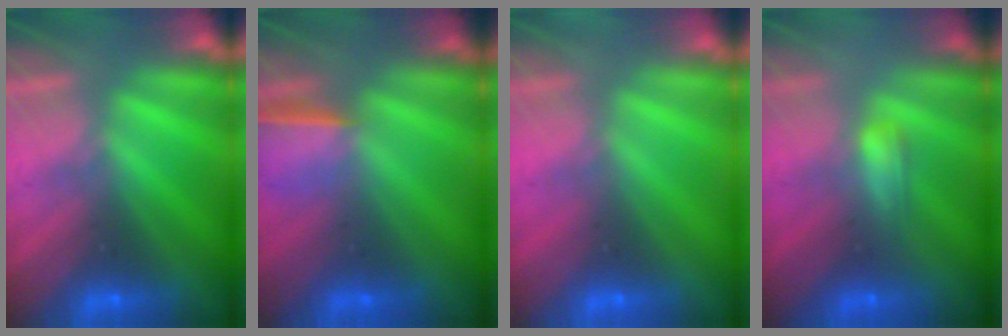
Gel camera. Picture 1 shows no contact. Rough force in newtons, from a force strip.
{"total": 1.5}
{"total": 2.4}
{"total": 2.1}